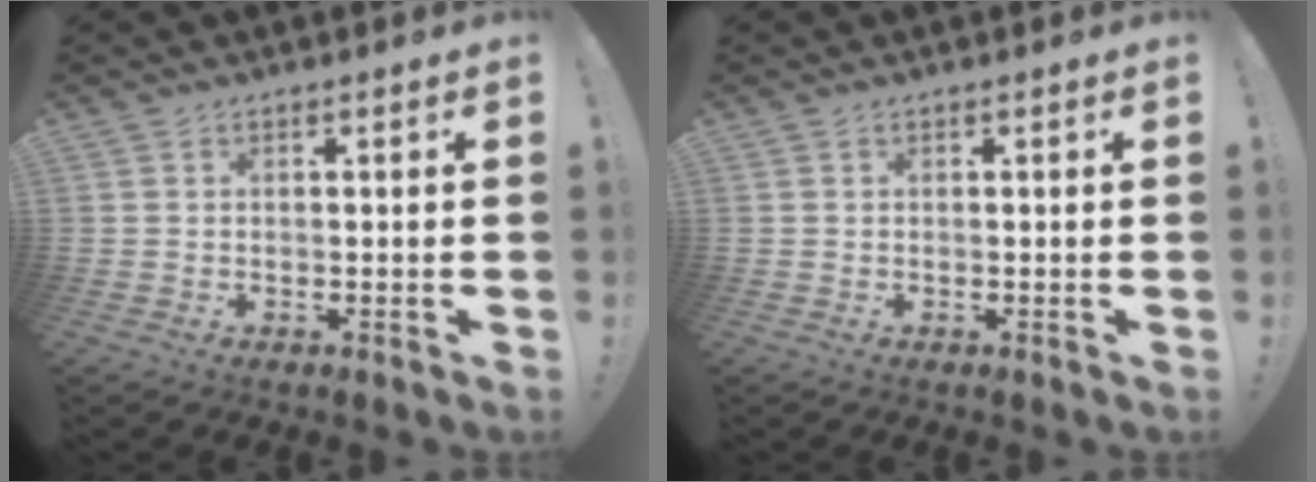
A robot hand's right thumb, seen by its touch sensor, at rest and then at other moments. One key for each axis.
{"total": 0.0}